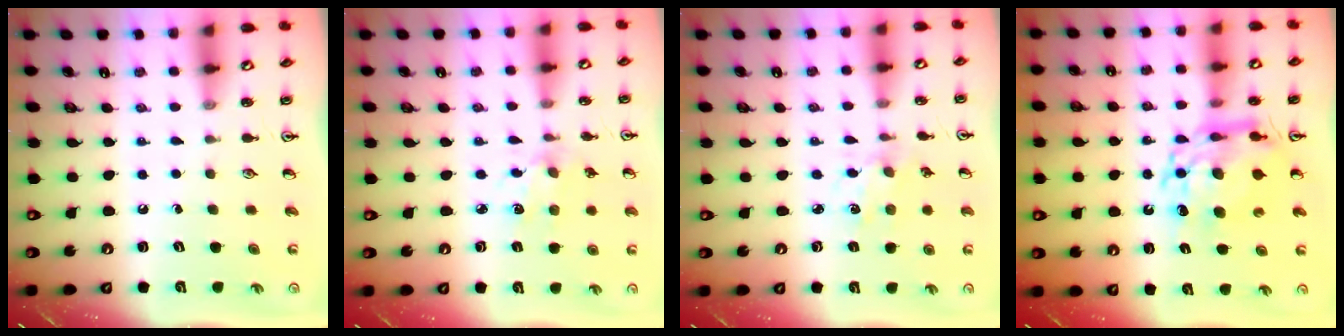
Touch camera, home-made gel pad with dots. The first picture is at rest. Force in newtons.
{"total": 3.9, "press": 3.8, "slide": 0.3}
{"total": 1.2, "press": 1.1, "slide": 0.3}
{"total": 13.4, "press": 13.4, "slide": 1.1}